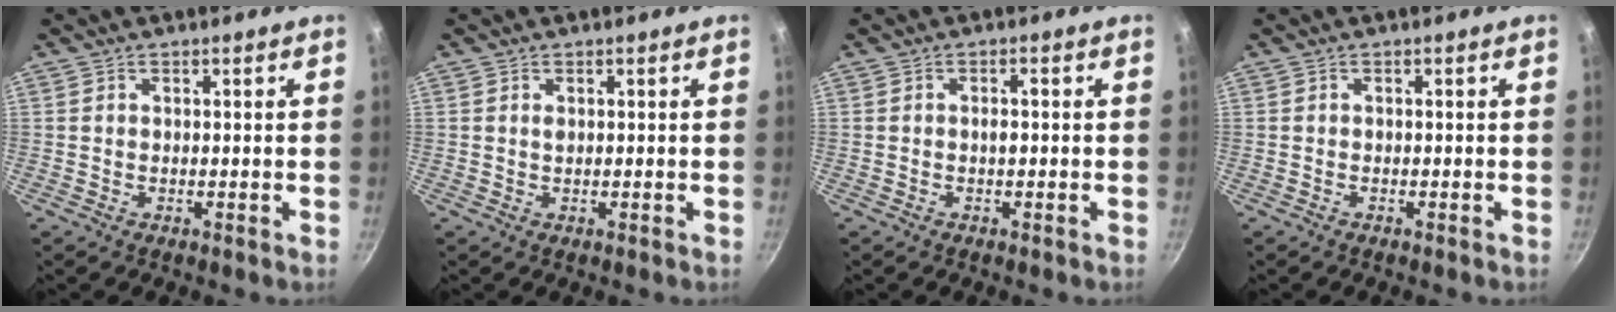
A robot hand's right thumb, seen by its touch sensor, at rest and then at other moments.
{"total": 0.7, "force": [0.3, 0.4, 0.4], "torque": [-0.007, -0.001, 0.005]}
{"total": 1.4, "force": [-0.3, 0.5, 1.3], "torque": [-0.024, 0.006, -0.006]}
{"total": 0.0}